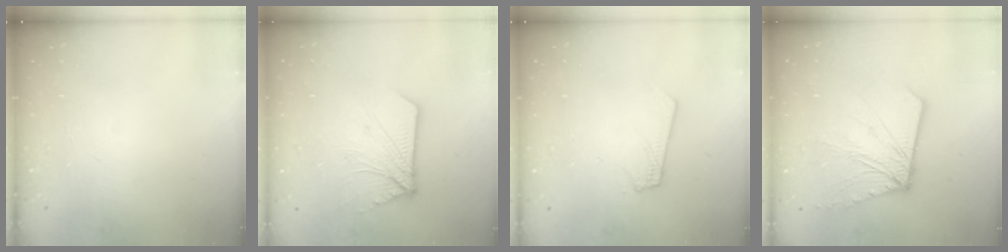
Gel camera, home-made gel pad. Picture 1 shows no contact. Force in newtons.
{"total": 9.8, "press": 9.7, "slide": 0.9}
{"total": 1.8, "press": 1.8, "slide": 0.1}
{"total": 10.6, "press": 10.5, "slide": 1.4}